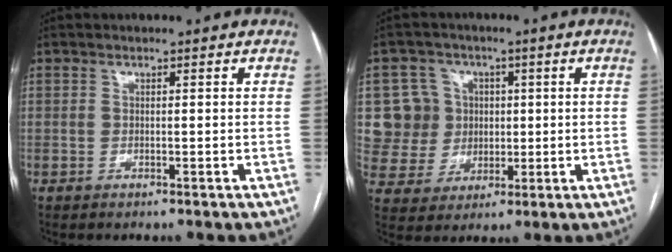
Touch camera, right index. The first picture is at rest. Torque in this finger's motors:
{"motor_torque": [-0.12, 0.04, 0.02, 0.00]}